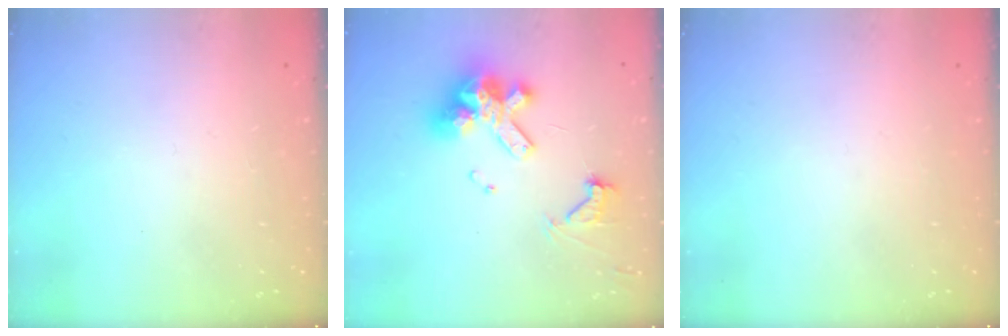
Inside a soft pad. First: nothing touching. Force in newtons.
{"total": 16.0, "press": 15.9, "slide": 1.9}
{"total": 0.0}